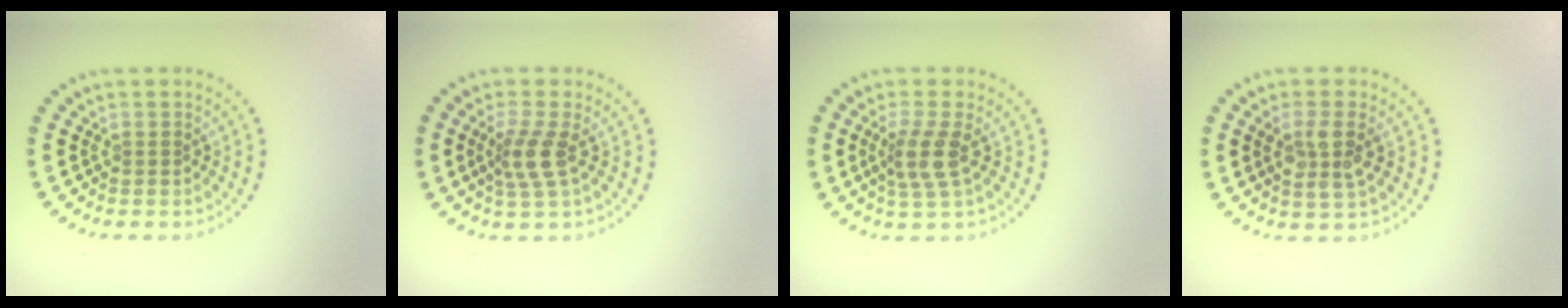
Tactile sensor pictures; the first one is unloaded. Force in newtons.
{"total": 2.7, "press": 2.1, "slide": 1.8}
{"total": 2.9, "press": 2.3, "slide": 1.8}
{"total": 3.0, "press": 2.7, "slide": 1.2}